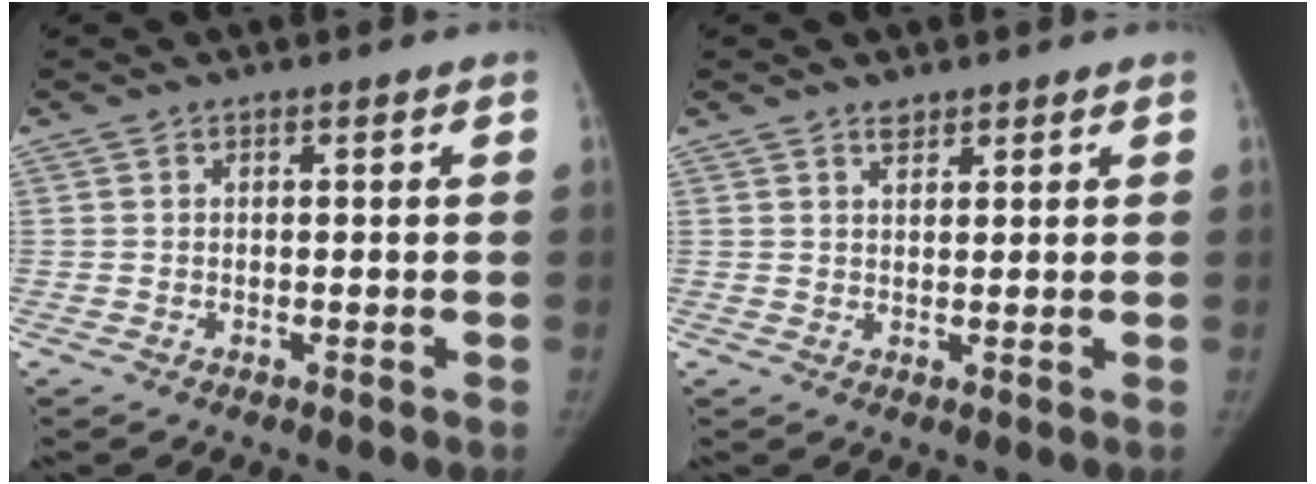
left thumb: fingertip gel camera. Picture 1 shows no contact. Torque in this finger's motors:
{"motor_torque": [-0.12, -0.01, -0.27, 0.16, -0.01]}